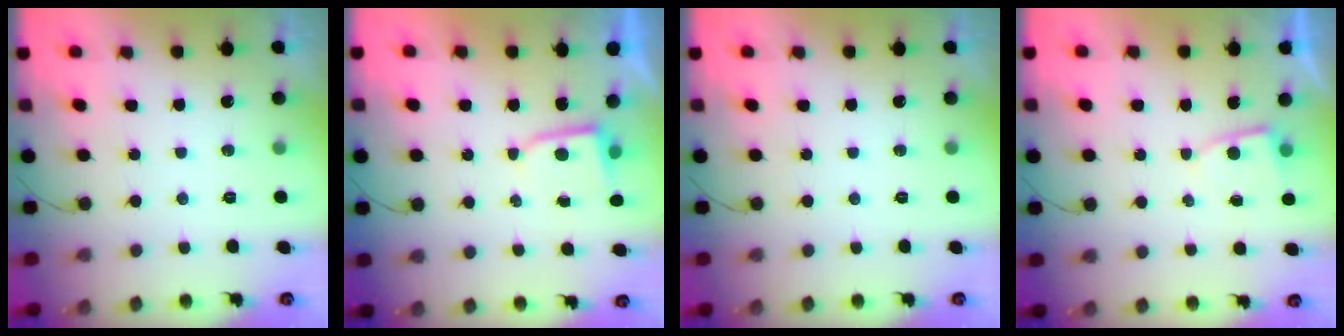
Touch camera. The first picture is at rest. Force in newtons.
{"total": 2.2, "press": 2.2, "slide": 0.3}
{"total": 0.0}
{"total": 3.5, "press": 3.4, "slide": 0.4}